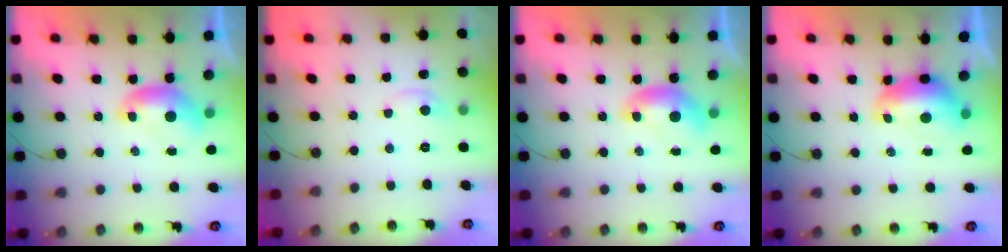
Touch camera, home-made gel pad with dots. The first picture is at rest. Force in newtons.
{"total": 0.7, "press": 0.2, "slide": 0.7}
{"total": 0.0}
{"total": 1.2, "press": 1.1, "slide": 0.5}